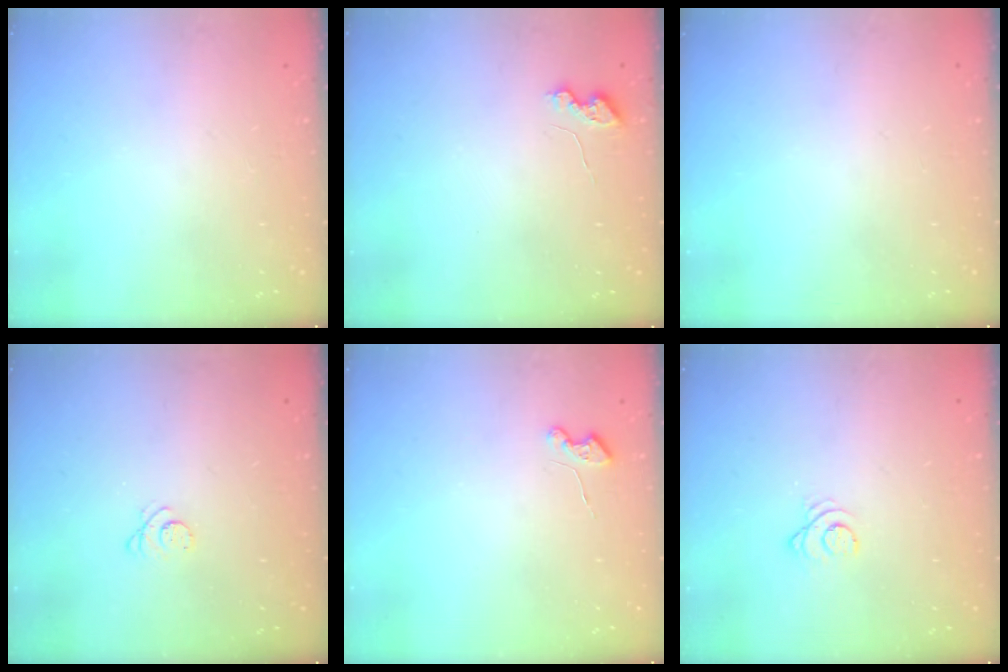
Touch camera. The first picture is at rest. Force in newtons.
{"total": 3.6, "press": 3.6, "slide": 0.4}
{"total": 0.0}
{"total": 2.8, "press": 2.8, "slide": 0.4}
{"total": 3.5, "press": 3.5, "slide": 0.4}
{"total": 2.7, "press": 2.7, "slide": 0.3}